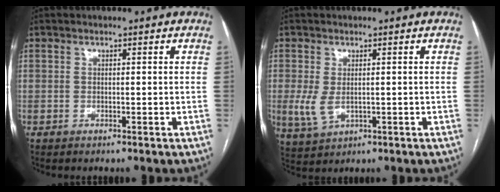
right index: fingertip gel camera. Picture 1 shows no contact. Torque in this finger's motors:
{"motor_torque": [0.95, -0.18, 0.51, 0.12]}